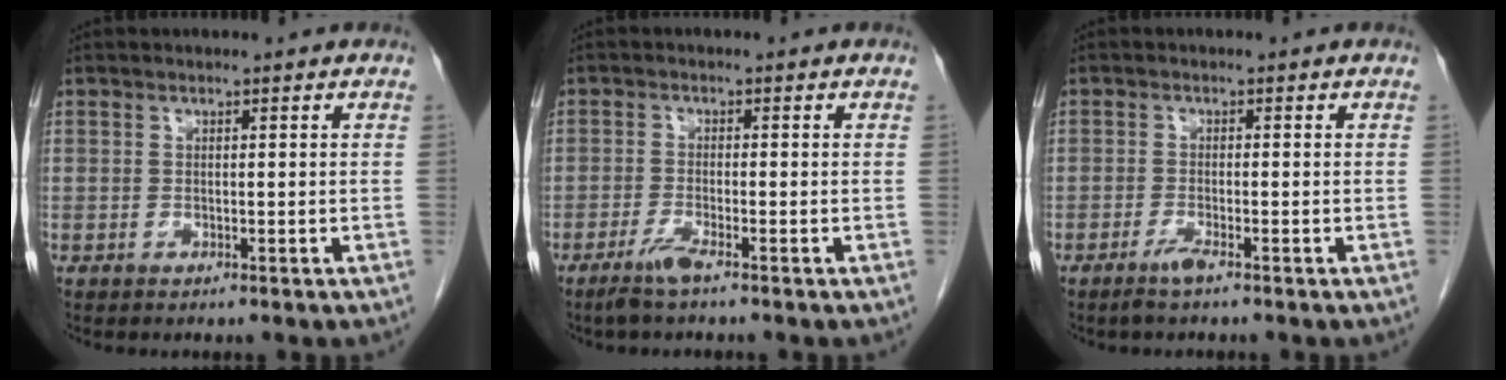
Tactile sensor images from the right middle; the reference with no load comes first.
{"total": 2.7, "force": [-2.0, -0.3, 1.8], "torque": [-0.045, -0.007, -0.044]}
{"total": 1.9, "force": [-1.4, -0.3, 1.2], "torque": [-0.031, -0.004, -0.029]}